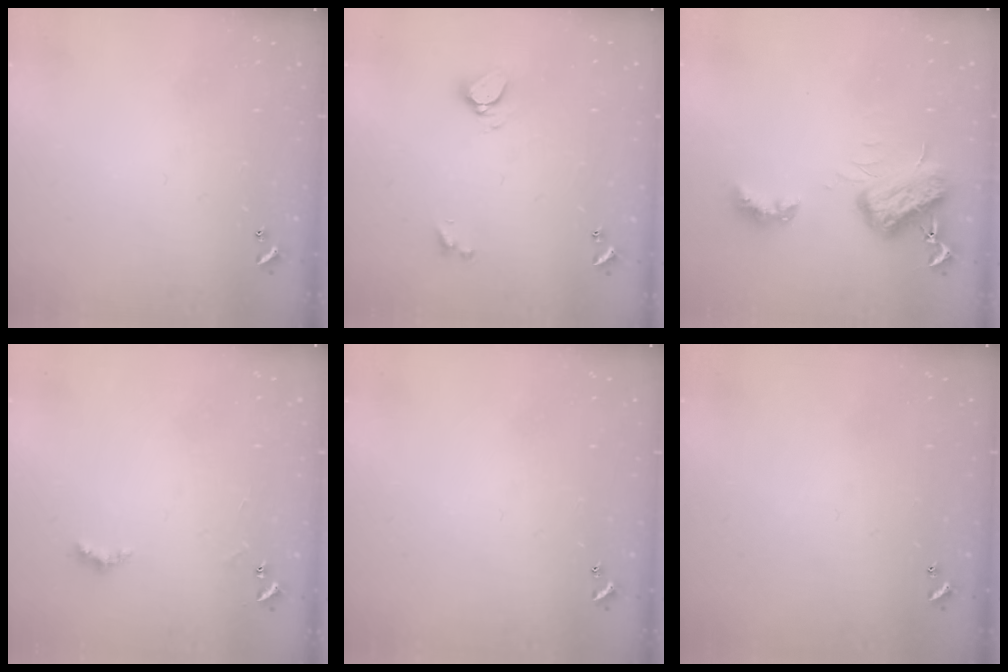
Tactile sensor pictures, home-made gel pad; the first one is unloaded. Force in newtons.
{"total": 5.1, "press": 5.0, "slide": 0.8}
{"total": 5.9, "press": 5.8, "slide": 0.9}
{"total": 2.6, "press": 2.5, "slide": 0.6}
{"total": 0.0}
{"total": 0.0}